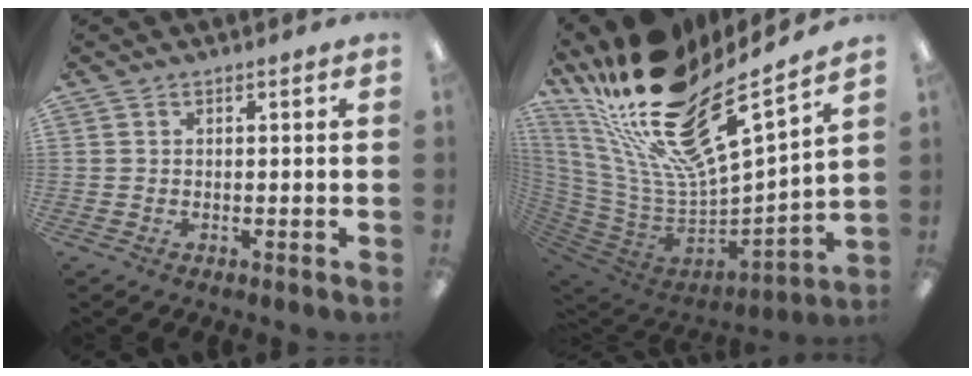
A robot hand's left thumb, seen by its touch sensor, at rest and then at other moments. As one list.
[{"total": 25.2, "force": [16.9, 7.6, 17.2], "torque": [-0.311, -0.137, 0.302]}]